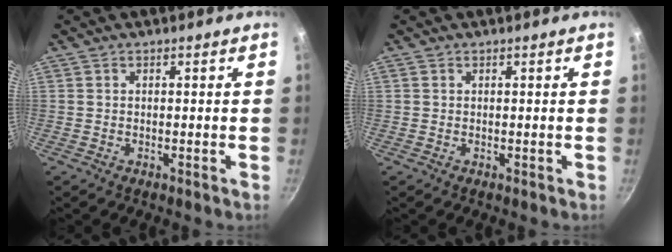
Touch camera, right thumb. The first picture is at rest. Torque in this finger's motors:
{"motor_torque": [-0.44, 0.24, 0.45, 0.01, -0.03]}